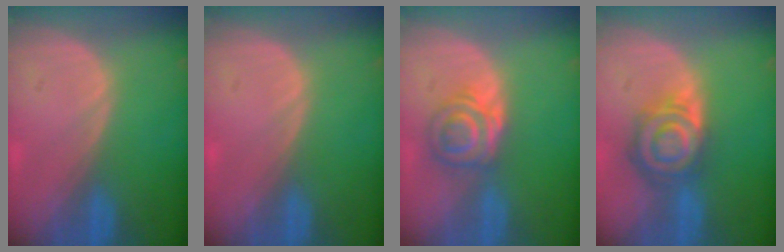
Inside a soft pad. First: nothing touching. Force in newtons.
{"total": 0.5, "press": 0.0, "slide": 0.5}
{"total": 5.5, "press": 5.3, "slide": 1.8}
{"total": 7.9, "press": 7.1, "slide": 3.6}